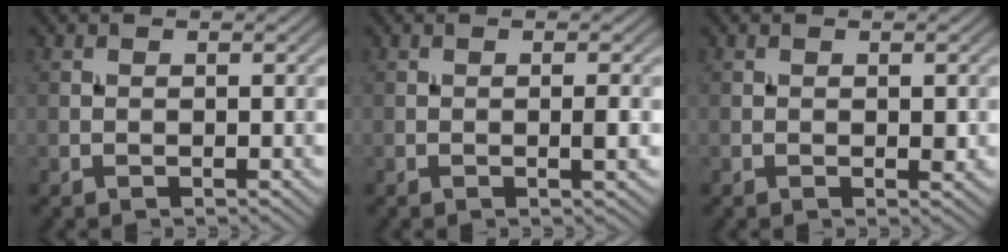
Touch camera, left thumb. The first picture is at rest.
{"total": 1.2, "force": [-0.2, 0.0, 1.1], "torque": [-0.022, 0.001, -0.005]}
{"total": 0.8, "force": [0.0, 0.4, 0.7], "torque": [-0.007, -0.003, -0.001]}